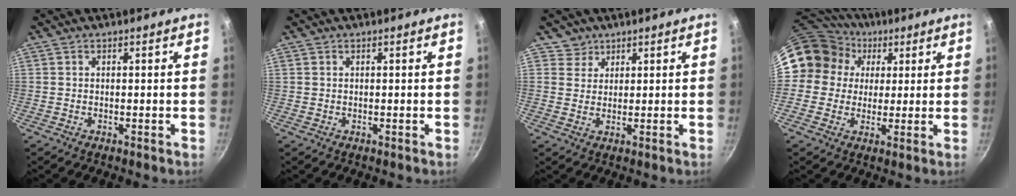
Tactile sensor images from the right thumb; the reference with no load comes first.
{"total": 0.0}
{"total": 3.1, "force": [1.9, 2.4, -0.4], "torque": [0.036, -0.002, 0.027]}
{"total": 14.2, "force": [4.2, 12.7, 4.8], "torque": [-0.064, 0.016, 0.059]}